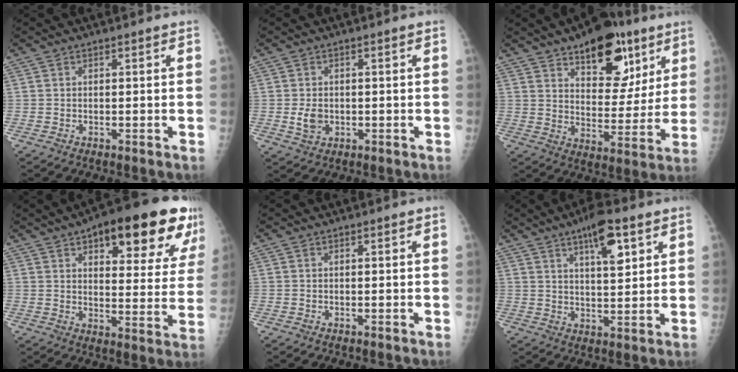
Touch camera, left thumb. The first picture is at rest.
{"total": 3.3, "force": [-0.5, 2.5, 2.0], "torque": [-0.031, -0.002, -0.005]}
{"total": 17.2, "force": [9.8, 9.0, 10.9], "torque": [-0.099, -0.048, 0.146]}
{"total": 22.5, "force": [12.3, 7.9, 17.1], "torque": [-0.185, -0.025, 0.164]}
{"total": 0.0}
{"total": 9.2, "force": [4.8, 2.9, 7.3], "torque": [-0.102, -0.023, 0.075]}